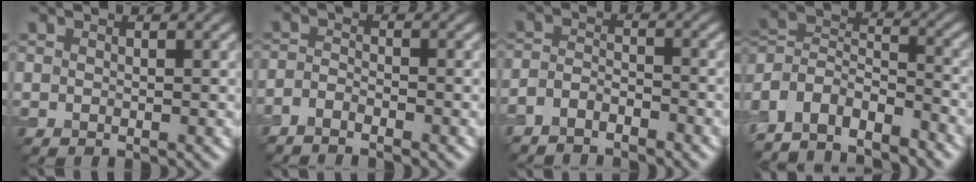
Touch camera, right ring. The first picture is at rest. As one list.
[{"total": 1.7, "force": [-1.6, 0.2, 0.3], "torque": [-0.007, -0.003, -0.039]}, {"total": 2.9, "force": [-2.7, 0.8, 0.5], "torque": [-0.010, -0.003, -0.061]}, {"total": 7.3, "force": [-5.5, 3.5, 3.4], "torque": [-0.065, -0.006, -0.108]}]